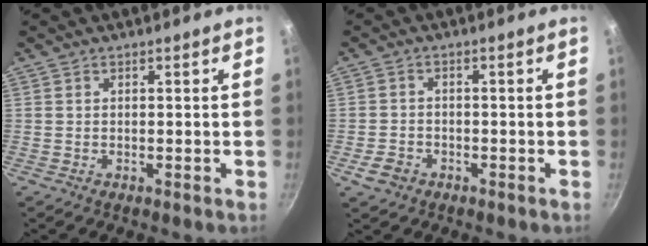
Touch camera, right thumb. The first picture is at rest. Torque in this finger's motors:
{"motor_torque": [-0.15, 0.10, -0.30, 0.16, -0.01]}